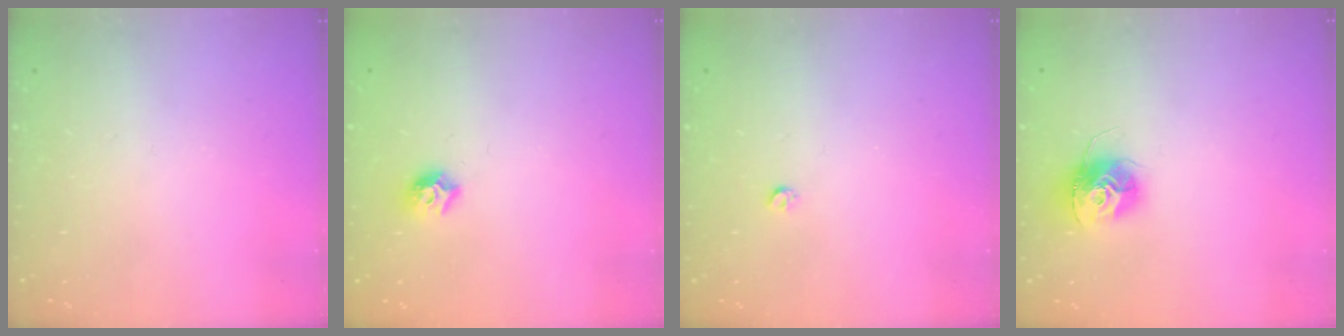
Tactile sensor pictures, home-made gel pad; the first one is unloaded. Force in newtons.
{"total": 7.5, "press": 7.5, "slide": 0.6}
{"total": 2.8, "press": 2.8, "slide": 0.5}
{"total": 12.1, "press": 12.1, "slide": 1.1}